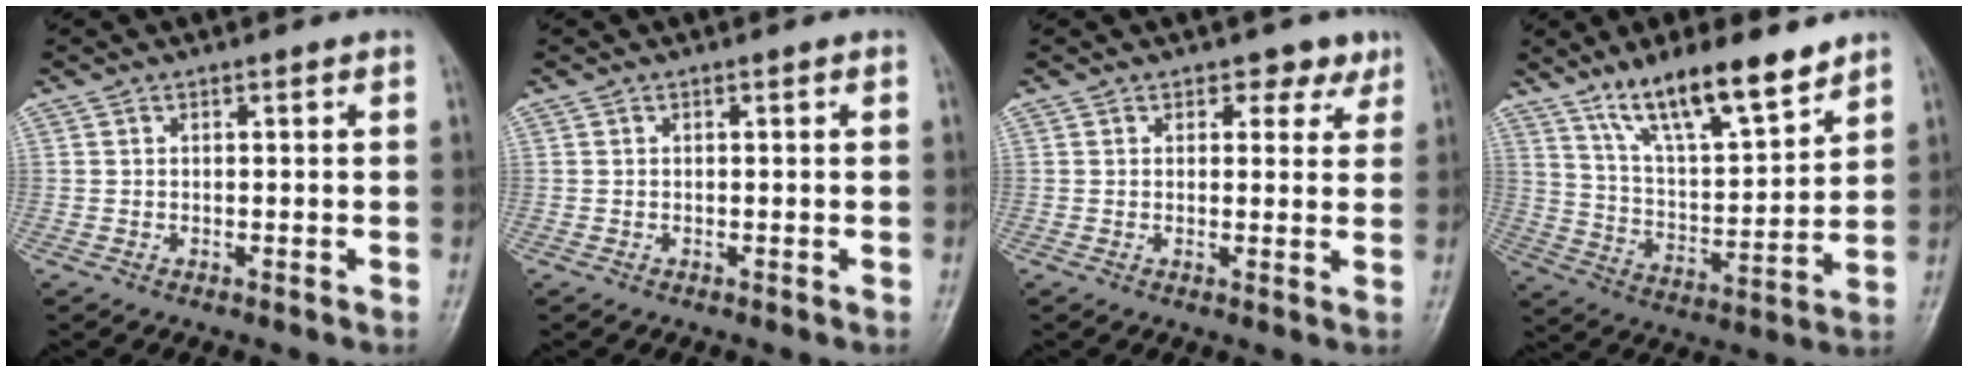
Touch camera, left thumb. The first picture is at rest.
{"total": 0.0}
{"total": 3.5, "force": [2.3, 2.4, 1.1], "torque": [0.015, -0.009, 0.026]}
{"total": 15.5, "force": [11.1, 4.0, 10.1], "torque": [-0.154, -0.061, 0.205]}